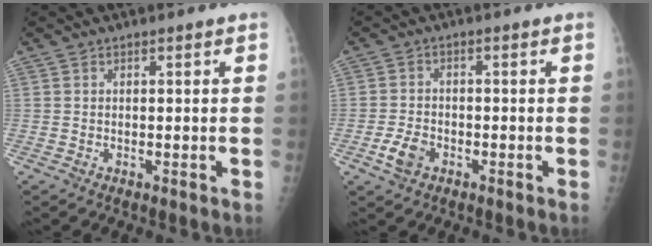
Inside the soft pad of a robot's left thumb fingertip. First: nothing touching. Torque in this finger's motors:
{"motor_torque": [-0.40, 0.49, 0.18, 0.02, 0.03]}